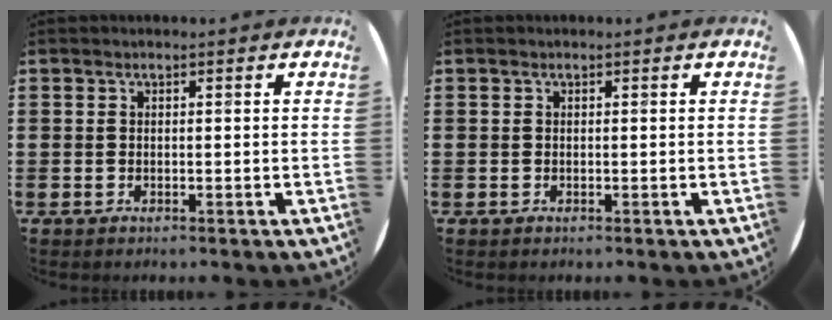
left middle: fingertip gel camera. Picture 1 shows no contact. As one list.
[{"total": 0.0}]